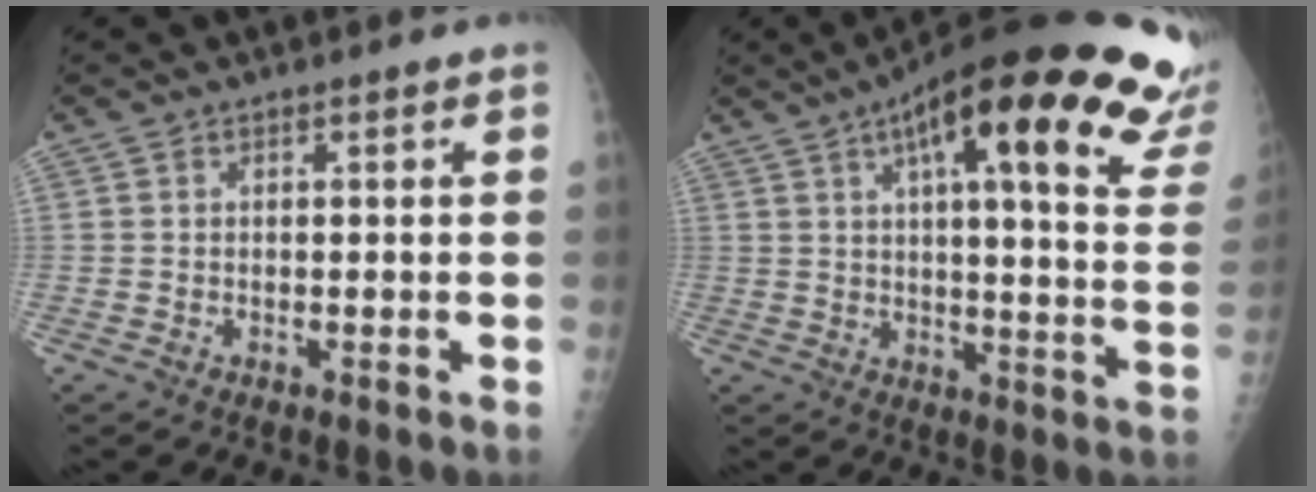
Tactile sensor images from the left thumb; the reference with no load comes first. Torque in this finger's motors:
{"motor_torque": [0.90, 0.02, 1.33, -1.45, 0.14]}